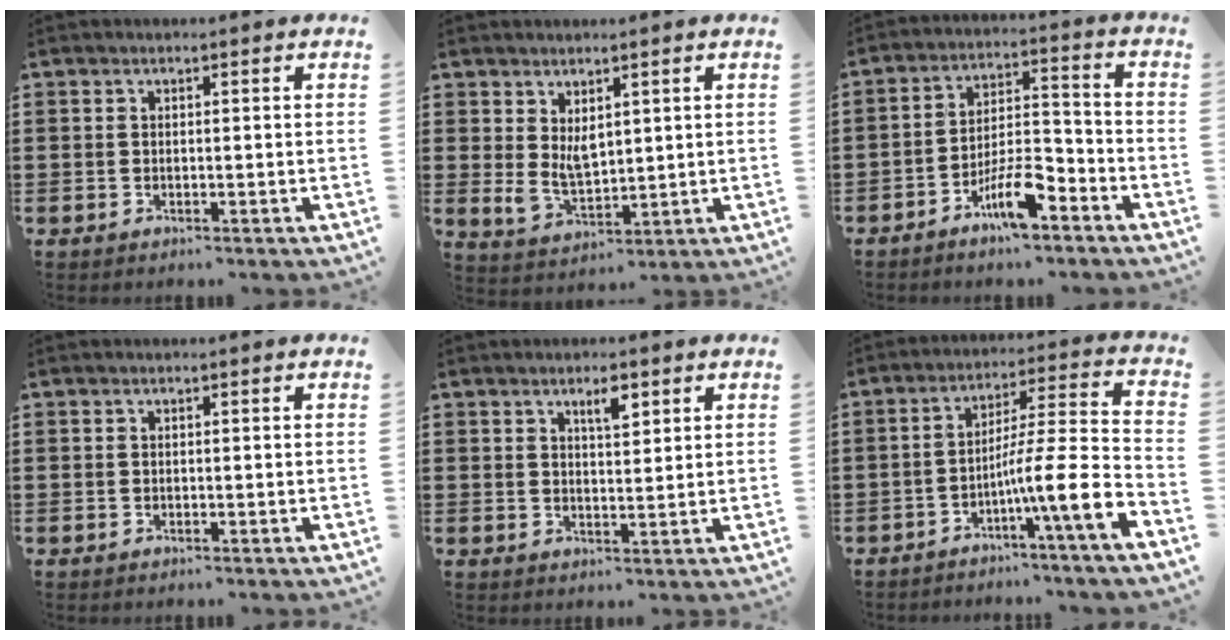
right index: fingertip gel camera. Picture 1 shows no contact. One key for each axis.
{"total": 4.5, "fx": 1.5, "fy": 2.8, "fz": 3.3, "tx": -0.059, "ty": 0.000, "tz": 0.029}
{"total": 8.2, "fx": -5.3, "fy": 2.4, "fz": 5.8, "tx": -0.110, "ty": 0.009, "tz": -0.094}
{"total": 0.0}
{"total": 2.9, "fx": 1.8, "fy": 0.7, "fz": 2.1, "tx": -0.038, "ty": 0.001, "tz": 0.029}
{"total": 10.6, "fx": -5.0, "fy": -0.3, "fz": 9.3, "tx": -0.146, "ty": -0.031, "tz": -0.101}